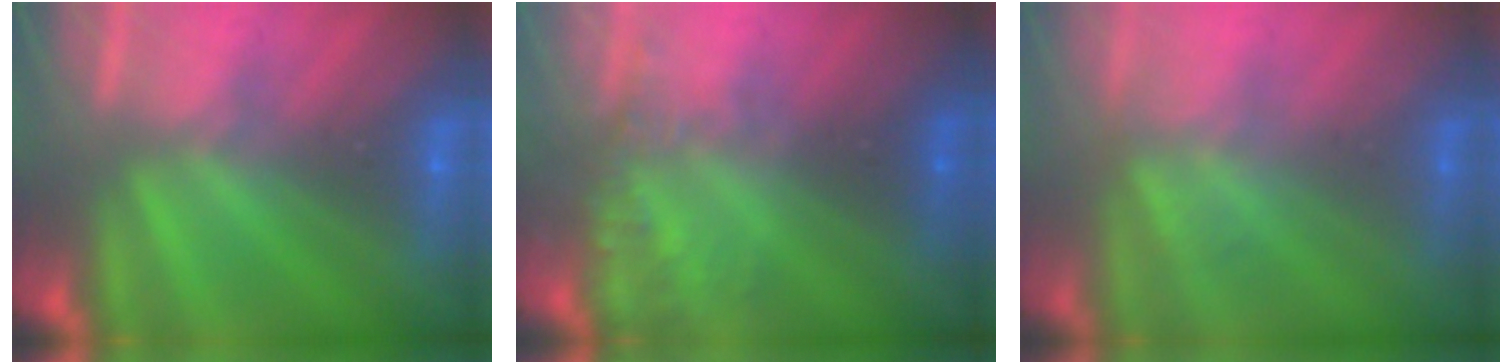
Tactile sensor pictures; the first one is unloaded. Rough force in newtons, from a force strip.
{"total": 2.2}
{"total": 2.8}